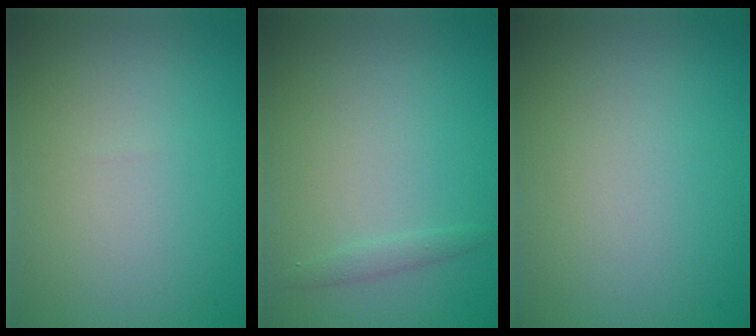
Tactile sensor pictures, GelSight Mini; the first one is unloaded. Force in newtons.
{"total": 0.8, "press": 0.8, "slide": 0.0}
{"total": 0.0}